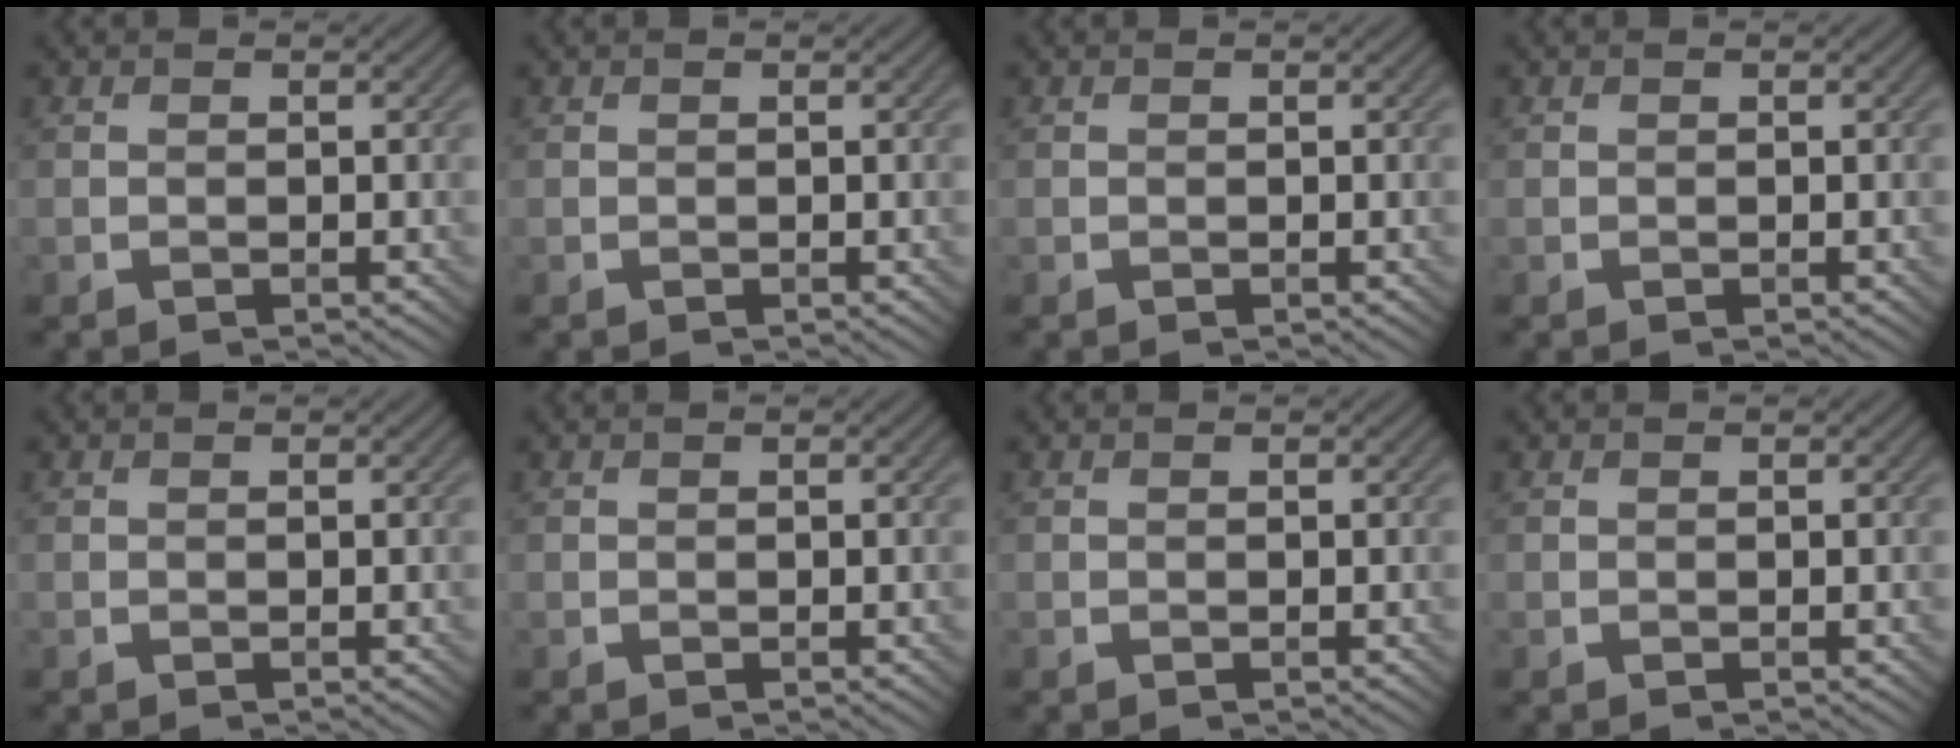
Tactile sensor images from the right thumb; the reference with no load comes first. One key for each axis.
{"total": 0.0}
{"total": 0.0}
{"total": 0.0}
{"total": 0.0}
{"total": 0.0}
{"total": 0.0}
{"total": 0.0}